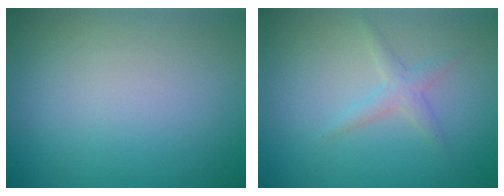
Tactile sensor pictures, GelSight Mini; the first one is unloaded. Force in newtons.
{"total": 1.5, "press": 1.5, "slide": 0.1}